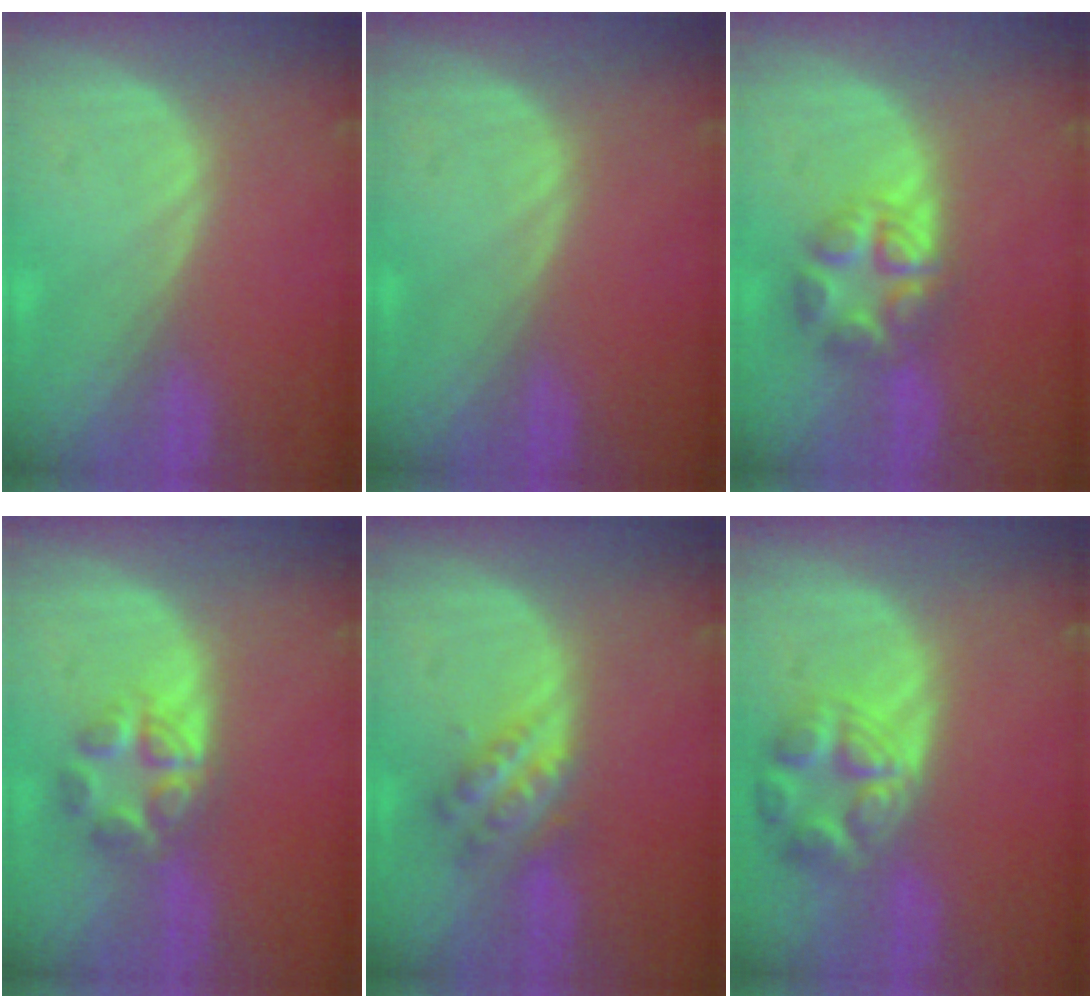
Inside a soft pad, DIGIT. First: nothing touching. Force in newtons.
{"total": 0.0}
{"total": 6.3, "press": 6.3, "slide": 0.1}
{"total": 6.2, "press": 5.5, "slide": 2.8}
{"total": 6.0, "press": 5.2, "slide": 3.1}
{"total": 7.8, "press": 7.0, "slide": 3.5}